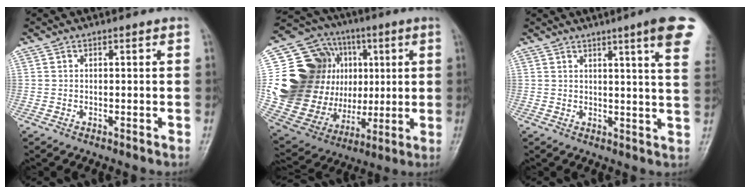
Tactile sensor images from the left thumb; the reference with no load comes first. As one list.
[{"total": 27.8, "force": [2.7, 21.8, 17.1], "torque": [-0.286, 0.027, 0.071]}, {"total": 11.9, "force": [6.9, 0.4, 9.7], "torque": [-0.113, -0.024, 0.071]}]